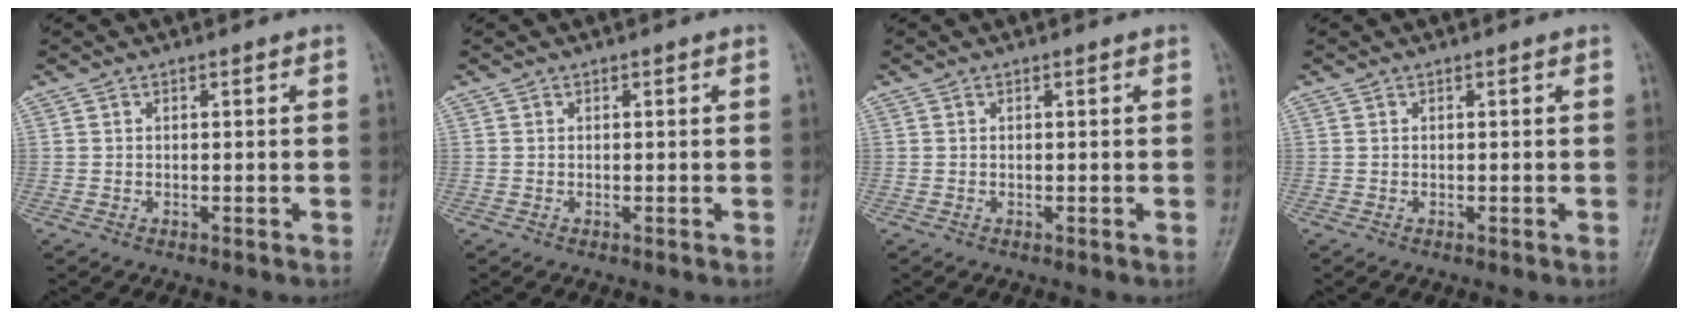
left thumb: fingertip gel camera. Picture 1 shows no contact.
{"total": 0.0}
{"total": 0.0}
{"total": 0.0}